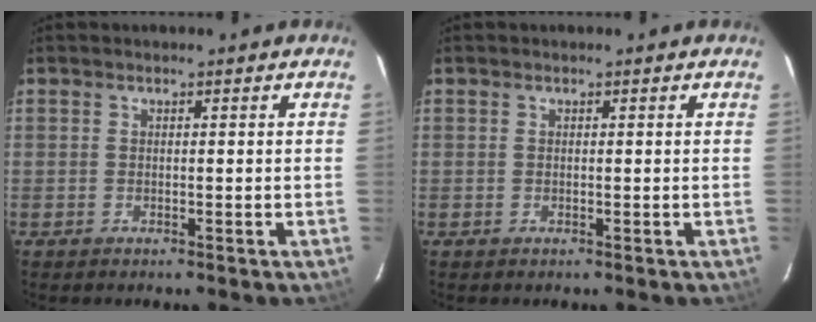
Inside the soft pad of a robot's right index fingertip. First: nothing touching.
{"total": 0.0}